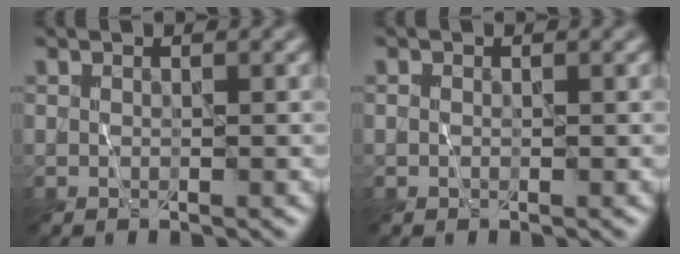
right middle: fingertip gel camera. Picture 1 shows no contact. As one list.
[{"total": 0.7, "force": [0.0, 0.6, 0.3], "torque": [-0.006, 0.000, -0.002]}]